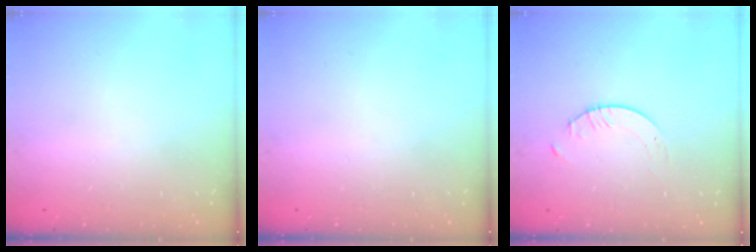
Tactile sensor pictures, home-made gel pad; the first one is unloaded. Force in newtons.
{"total": 0.0}
{"total": 1.7, "press": 1.7, "slide": 0.2}